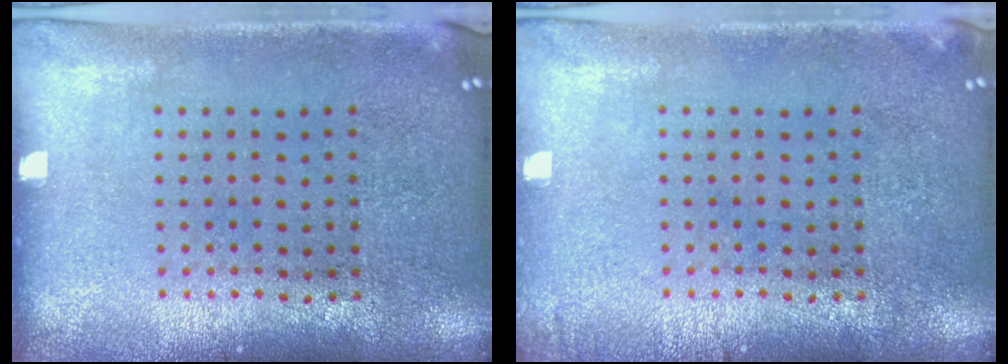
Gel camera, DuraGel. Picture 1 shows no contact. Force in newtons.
{"total": 0.6, "press": 0.6, "slide": 0.1}